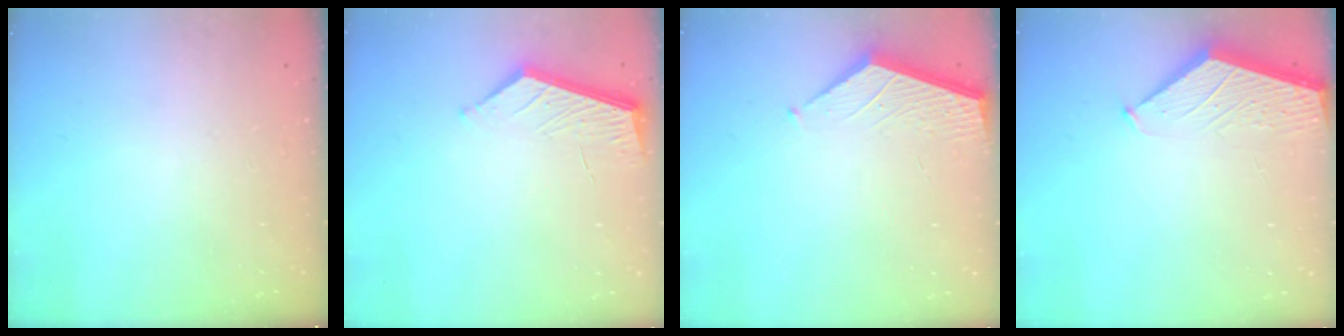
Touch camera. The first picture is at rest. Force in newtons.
{"total": 5.4, "press": 5.4, "slide": 0.6}
{"total": 2.6, "press": 2.6, "slide": 0.3}
{"total": 1.9, "press": 1.9, "slide": 0.2}